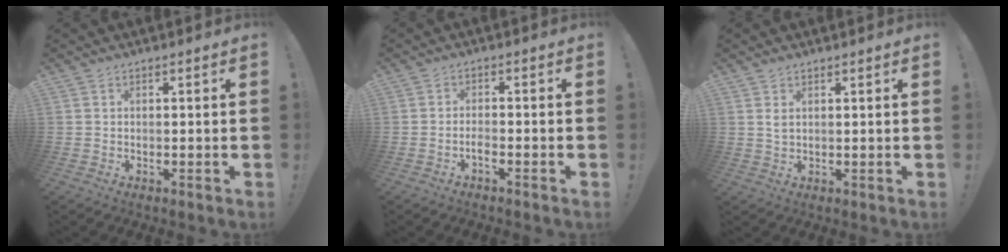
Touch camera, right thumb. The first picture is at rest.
{"total": 2.1, "force": [-1.5, 0.2, 1.4], "torque": [-0.022, -0.002, -0.027]}
{"total": 2.0, "force": [1.2, 1.1, 1.1], "torque": [-0.015, -0.004, 0.021]}